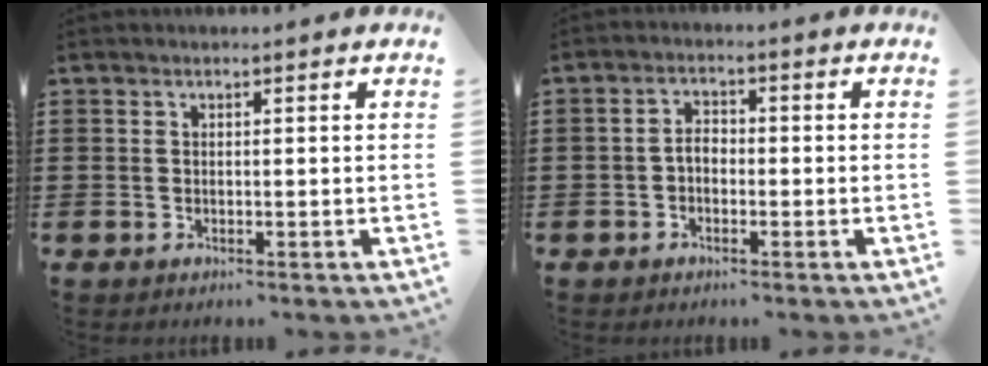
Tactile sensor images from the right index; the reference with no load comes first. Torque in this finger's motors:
{"motor_torque": [0.64, -0.45, 0.23, 0.05]}